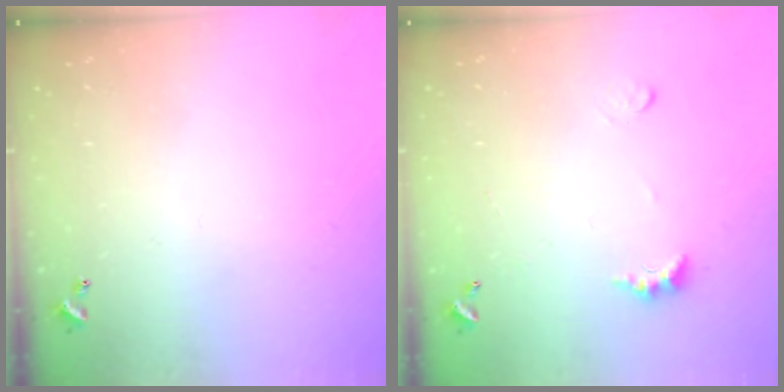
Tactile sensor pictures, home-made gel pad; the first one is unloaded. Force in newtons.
{"total": 0.8, "press": 0.7, "slide": 0.4}